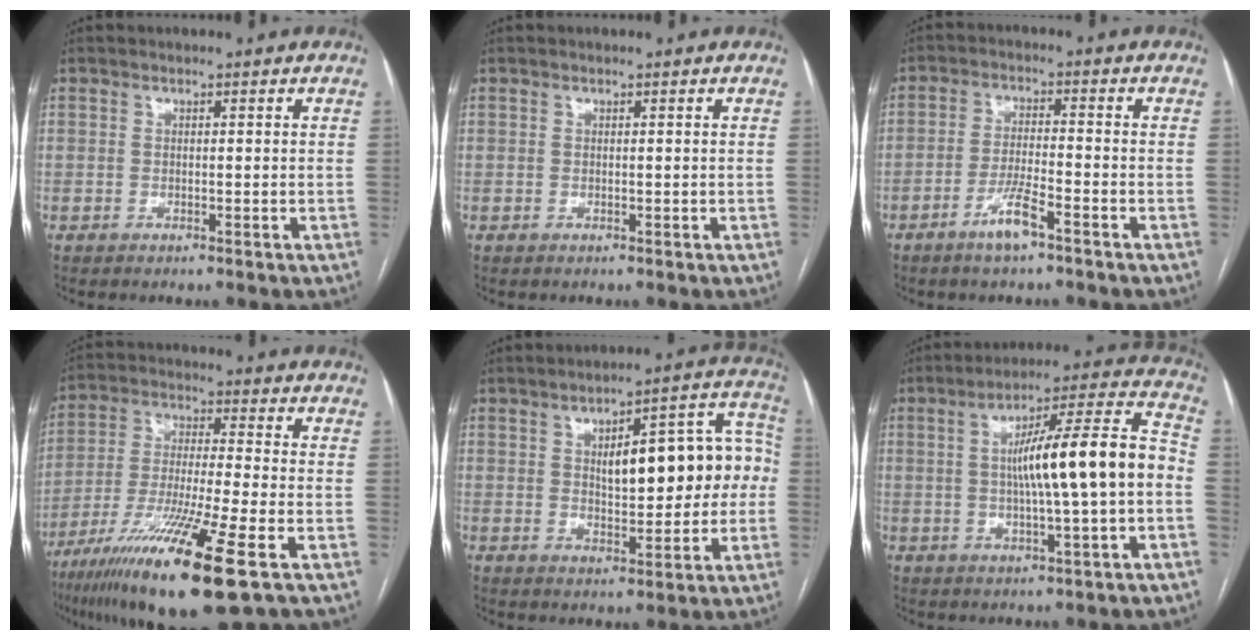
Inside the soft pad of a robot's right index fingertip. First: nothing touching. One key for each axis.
{"total": 0.0}
{"total": 5.2, "fx": -3.4, "fy": 0.3, "fz": 4.0, "tx": -0.079, "ty": -0.005, "tz": -0.064}
{"total": 18.2, "fx": -10.0, "fy": 0.2, "fz": 15.2, "tx": -0.284, "ty": -0.050, "tz": -0.179}
{"total": 14.7, "fx": 1.1, "fy": 5.1, "fz": 13.7, "tx": -0.175, "ty": 0.045, "tz": 0.024}
{"total": 15.1, "fx": -0.8, "fy": 0.9, "fz": 15.0, "tx": -0.235, "ty": 0.027, "tz": -0.015}